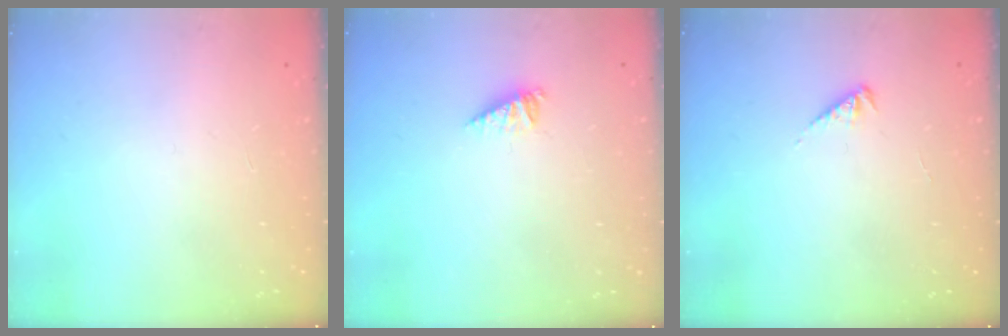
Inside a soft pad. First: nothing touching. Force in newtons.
{"total": 2.9, "press": 2.8, "slide": 0.2}
{"total": 2.3, "press": 2.3, "slide": 0.5}